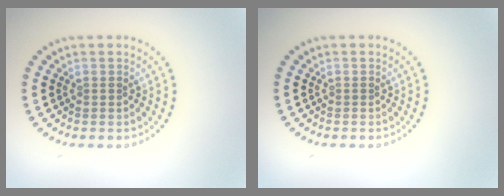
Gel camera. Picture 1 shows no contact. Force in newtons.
{"total": 0.0}